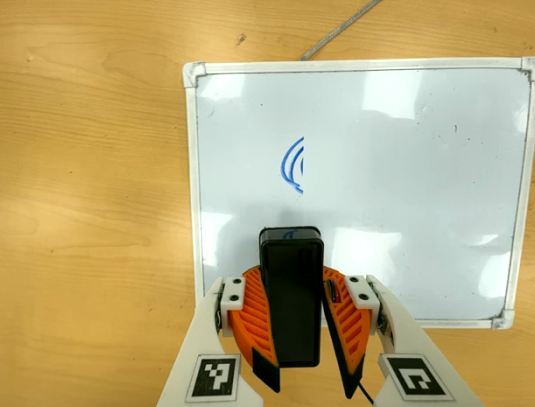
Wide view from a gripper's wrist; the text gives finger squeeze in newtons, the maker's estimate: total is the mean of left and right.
{"total": 13.9, "left": 12.4, "right": 15.5}